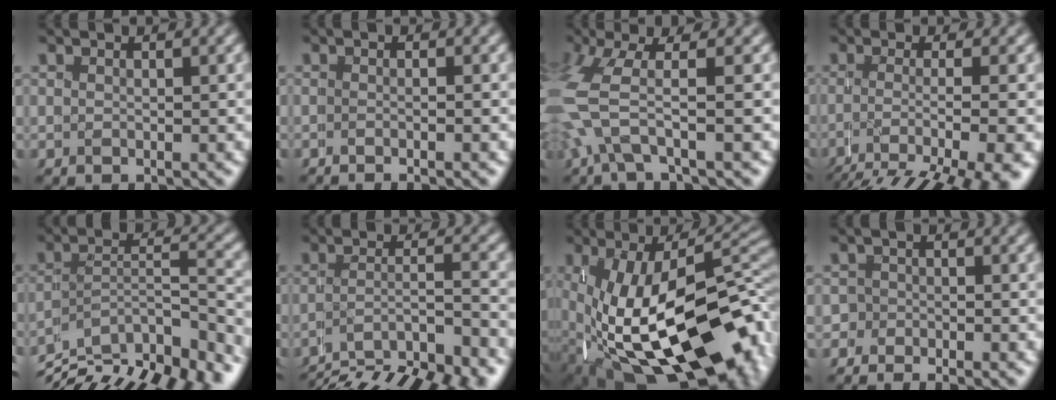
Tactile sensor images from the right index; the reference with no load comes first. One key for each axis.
{"total": 1.5, "fx": -1.0, "fy": -0.1, "fz": 1.1, "tx": 0.000, "ty": 0.012, "tz": -0.024}
{"total": 5.6, "fx": 0.1, "fy": 2.8, "fz": 4.9, "tx": -0.129, "ty": -0.004, "tz": -0.003}
{"total": 6.3, "fx": -2.4, "fy": 1.2, "fz": 5.6, "tx": -0.081, "ty": -0.019, "tz": -0.027}
{"total": 11.2, "fx": -6.2, "fy": 5.5, "fz": 7.5, "tx": -0.103, "ty": -0.016, "tz": -0.095}
{"total": 11.3, "fx": -7.2, "fy": 5.1, "fz": 7.0, "tx": -0.098, "ty": -0.037, "tz": -0.101}
{"total": 20.3, "fx": -6.1, "fy": 11.9, "fz": 15.3, "tx": -0.260, "ty": -0.058, "tz": -0.064}
{"total": 2.1, "fx": -1.5, "fy": 1.5, "fz": 0.2, "tx": 0.008, "ty": 0.010, "tz": -0.039}